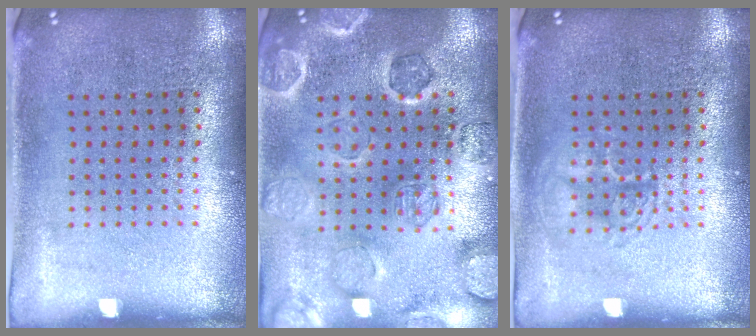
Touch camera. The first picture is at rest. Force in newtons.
{"total": 1.7, "press": 1.7, "slide": 0.2}
{"total": 1.9, "press": 1.9, "slide": 0.3}